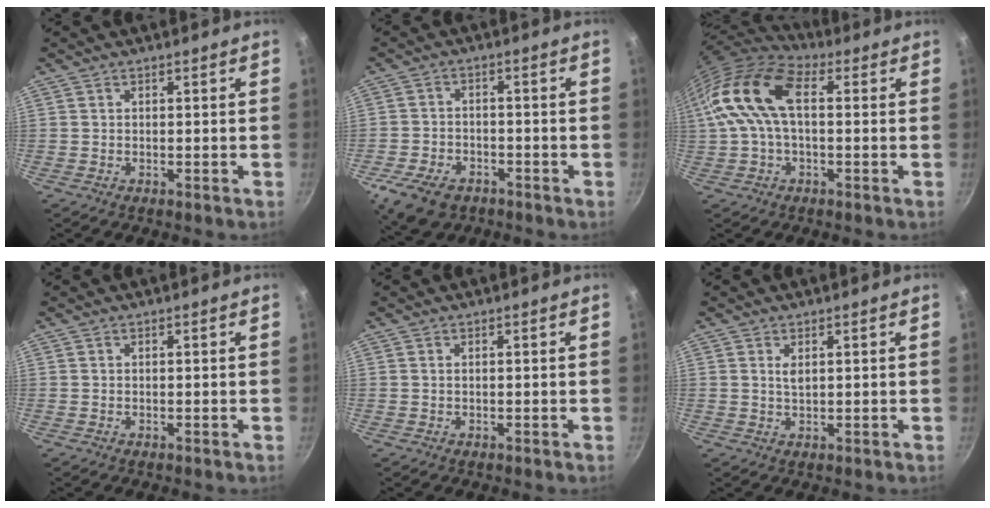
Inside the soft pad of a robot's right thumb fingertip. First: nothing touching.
{"total": 9.4, "force": [-5.3, 5.9, 5.1], "torque": [-0.095, 0.020, -0.093]}
{"total": 16.2, "force": [2.3, 9.0, 13.2], "torque": [-0.253, 0.030, 0.025]}
{"total": 0.0}
{"total": 0.0}
{"total": 1.7, "force": [0.7, 0.8, 1.3], "torque": [-0.025, -0.003, 0.014]}